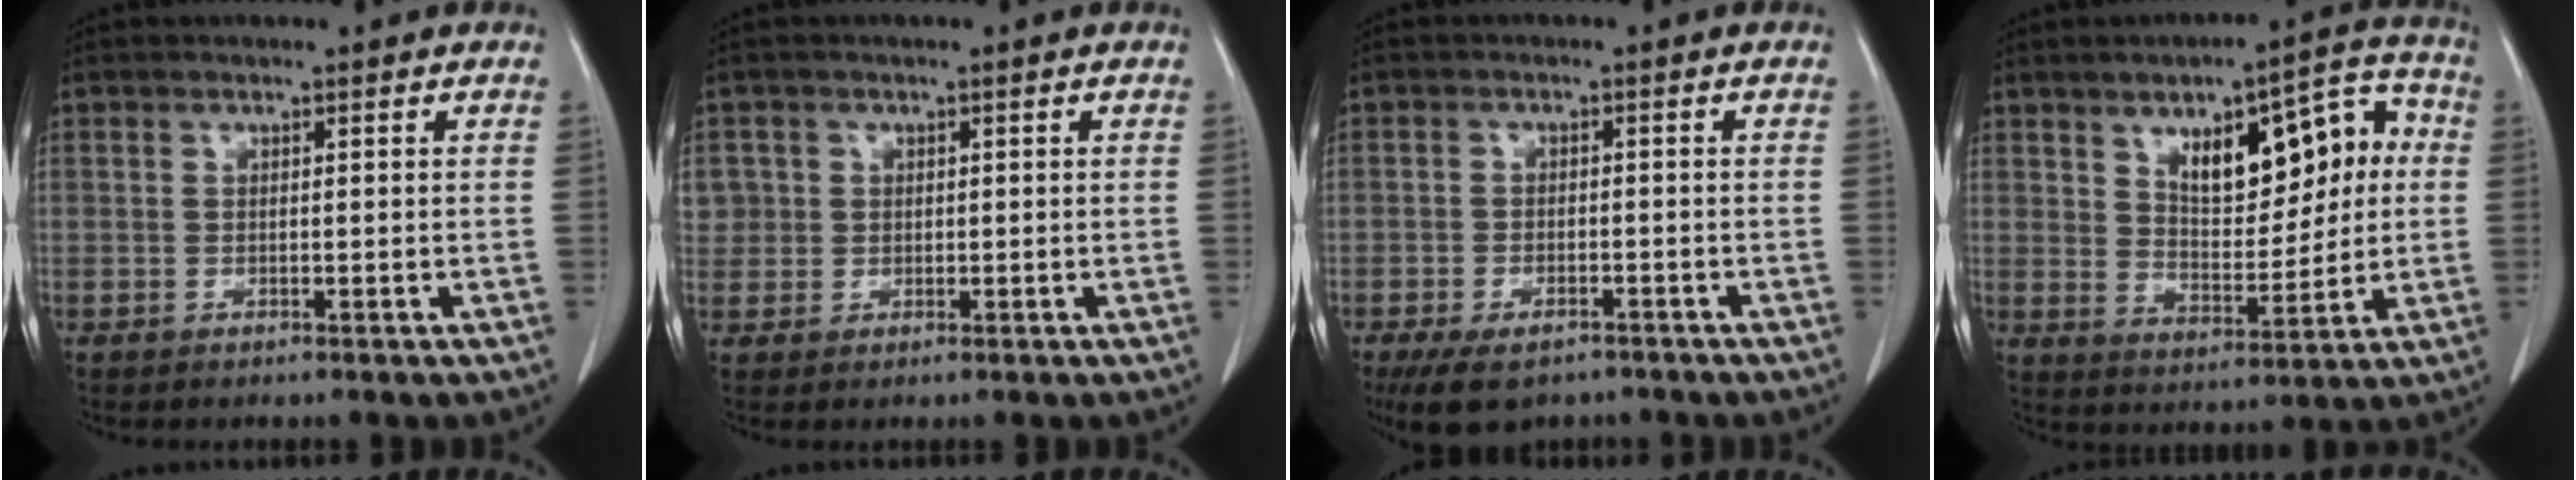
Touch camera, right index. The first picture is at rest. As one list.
[{"total": 3.2, "force": [0.8, 3.1, 0.0], "torque": [0.020, 0.008, 0.020]}, {"total": 7.7, "force": [-5.8, 3.4, 3.9], "torque": [-0.065, -0.006, -0.087]}, {"total": 13.7, "force": [3.7, 5.7, 11.9], "torque": [-0.159, 0.032, 0.064]}]